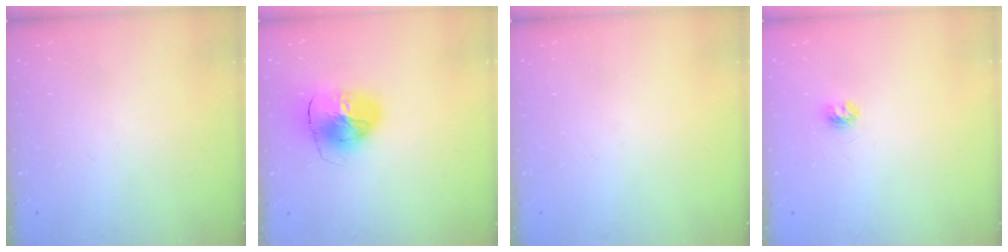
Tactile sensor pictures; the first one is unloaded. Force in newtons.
{"total": 12.3, "press": 12.2, "slide": 1.6}
{"total": 0.0}
{"total": 3.7, "press": 3.7, "slide": 0.3}